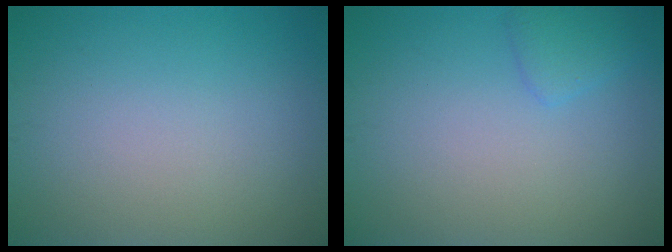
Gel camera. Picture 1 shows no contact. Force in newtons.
{"total": 1.4, "press": 1.4, "slide": 0.1}